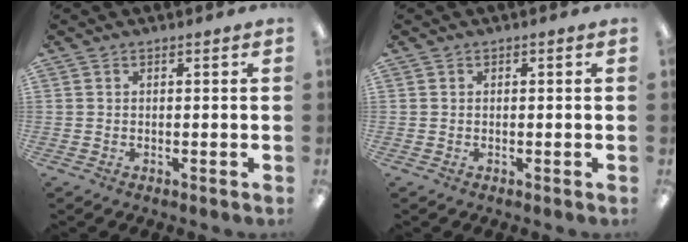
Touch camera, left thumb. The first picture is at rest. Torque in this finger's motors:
{"motor_torque": [0.00, 0.00, 0.00, 0.00, 0.00]}